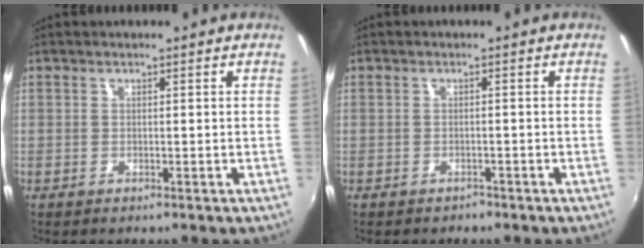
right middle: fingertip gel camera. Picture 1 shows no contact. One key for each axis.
{"total": 1.6, "fx": -1.3, "fy": 0.8, "fz": 0.3, "tx": -0.008, "ty": -0.001, "tz": -0.017}